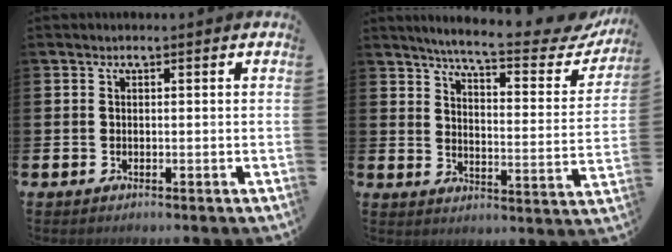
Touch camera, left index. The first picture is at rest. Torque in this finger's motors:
{"motor_torque": [1.07, -1.07, 0.80, 0.20]}